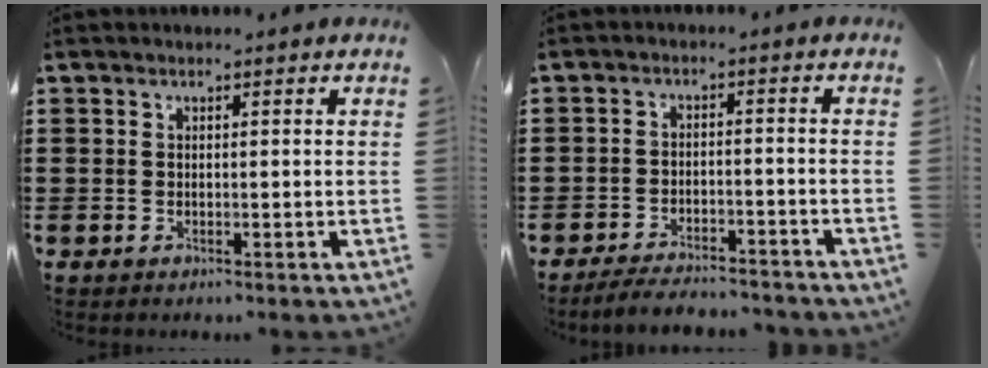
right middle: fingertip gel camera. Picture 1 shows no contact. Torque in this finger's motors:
{"motor_torque": [0.12, -0.03, 0.07, 0.02]}